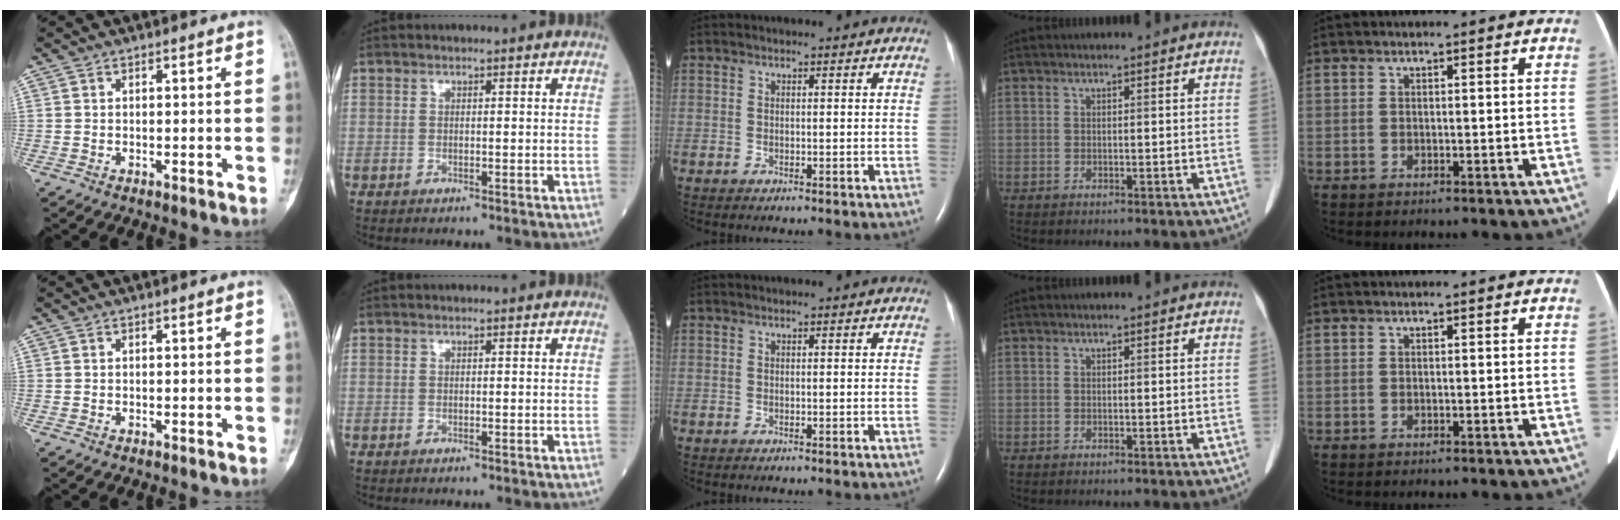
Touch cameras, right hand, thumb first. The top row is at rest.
{}